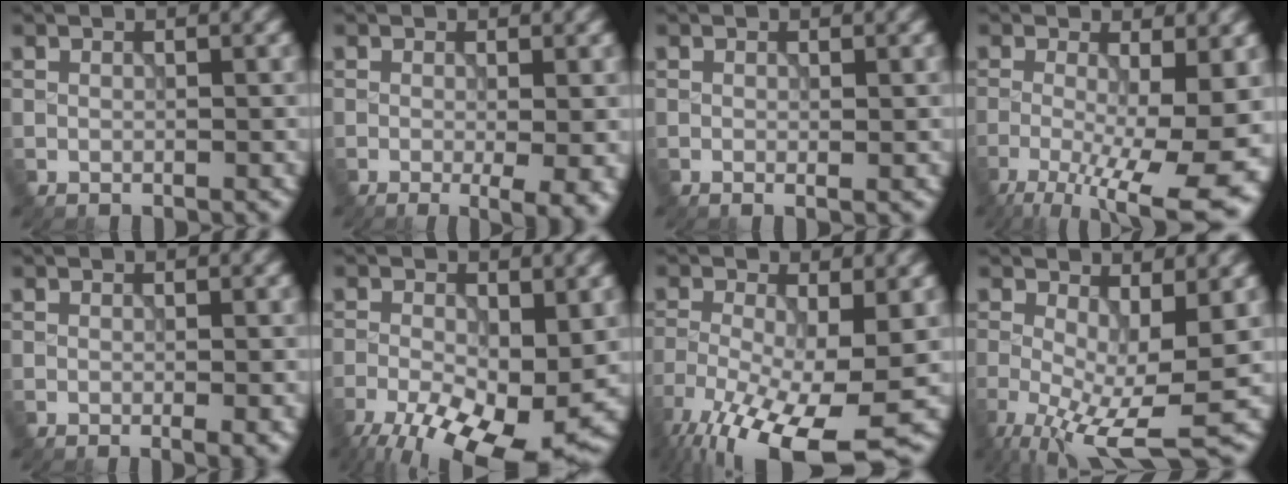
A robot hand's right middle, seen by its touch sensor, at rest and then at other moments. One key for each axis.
{"total": 4.3, "fx": -1.0, "fy": 1.1, "fz": 4.1, "tx": -0.057, "ty": -0.018, "tz": -0.009}
{"total": 0.6, "fx": 0.0, "fy": 0.1, "fz": 0.6, "tx": -0.008, "ty": -0.003, "tz": -0.002}
{"total": 12.5, "fx": -3.9, "fy": 4.5, "fz": 11.0, "tx": -0.182, "ty": -0.024, "tz": -0.051}
{"total": 1.8, "fx": -0.5, "fy": 0.4, "fz": 1.7, "tx": -0.018, "ty": -0.004, "tz": -0.008}
{"total": 12.4, "fx": -5.8, "fy": 5.0, "fz": 9.8, "tx": -0.165, "ty": -0.022, "tz": -0.093}
{"total": 13.5, "fx": -6.9, "fy": 4.4, "fz": 10.7, "tx": -0.213, "ty": -0.034, "tz": -0.111}
{"total": 8.9, "fx": -2.6, "fy": 2.9, "fz": 8.0, "tx": -0.155, "ty": -0.017, "tz": -0.043}